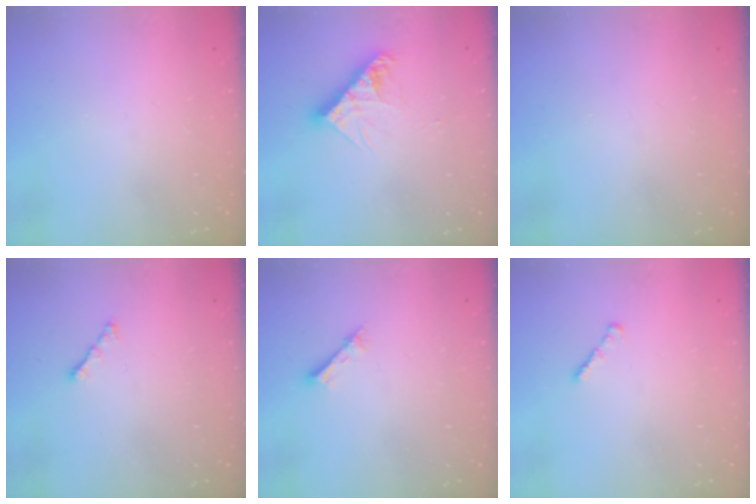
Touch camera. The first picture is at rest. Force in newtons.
{"total": 10.8, "press": 10.8, "slide": 1.0}
{"total": 0.0}
{"total": 2.3, "press": 2.2, "slide": 0.7}
{"total": 1.5, "press": 1.5, "slide": 0.1}
{"total": 1.6, "press": 1.5, "slide": 0.5}